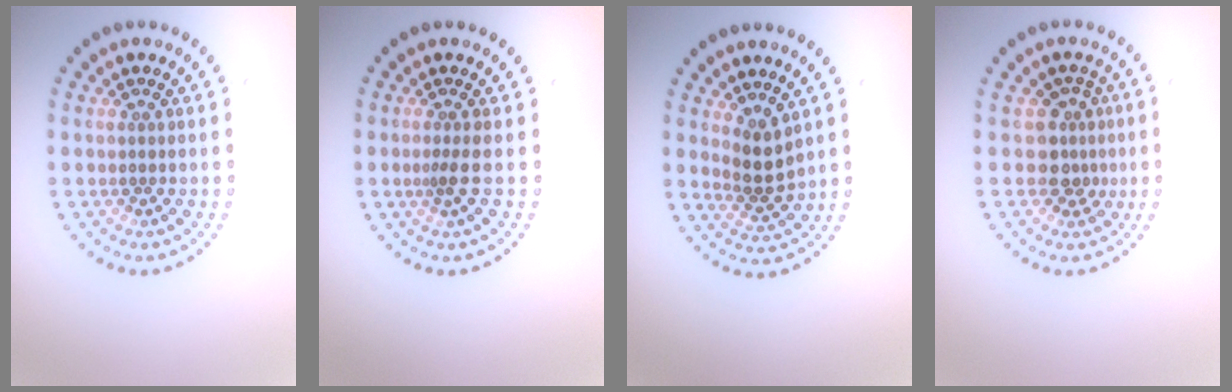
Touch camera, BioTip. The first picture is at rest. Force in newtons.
{"total": 1.1, "press": 0.6, "slide": 0.9}
{"total": 2.6, "press": 2.2, "slide": 1.4}
{"total": 2.7, "press": 2.0, "slide": 1.7}